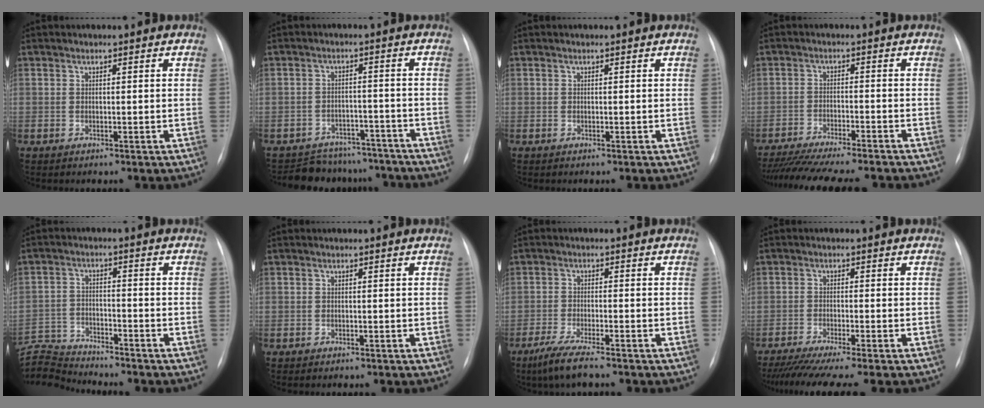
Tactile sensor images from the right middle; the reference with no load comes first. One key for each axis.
{"total": 10.5, "fx": -9.7, "fy": 4.2, "fz": 0.6, "tx": 0.000, "ty": 0.024, "tz": -0.122}
{"total": 0.0}
{"total": 17.4, "fx": -15.5, "fy": 1.4, "fz": 7.8, "tx": -0.135, "ty": -0.029, "tz": -0.220}
{"total": 7.4, "fx": -7.3, "fy": -0.8, "fz": -0.9, "tx": 0.010, "ty": 0.000, "tz": -0.138}
{"total": 0.0}
{"total": 5.8, "fx": -4.2, "fy": 0.0, "fz": 4.0, "tx": -0.083, "ty": -0.020, "tz": -0.074}
{"total": 10.1, "fx": -8.5, "fy": -1.1, "fz": 5.3, "tx": -0.064, "ty": -0.030, "tz": -0.131}